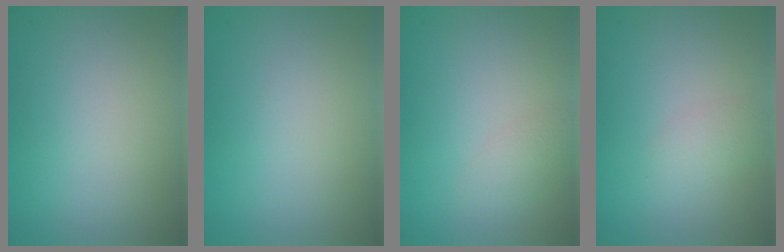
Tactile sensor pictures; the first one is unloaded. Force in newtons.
{"total": 0.0}
{"total": 1.4, "press": 1.4, "slide": 0.1}
{"total": 1.6, "press": 1.6, "slide": 0.1}